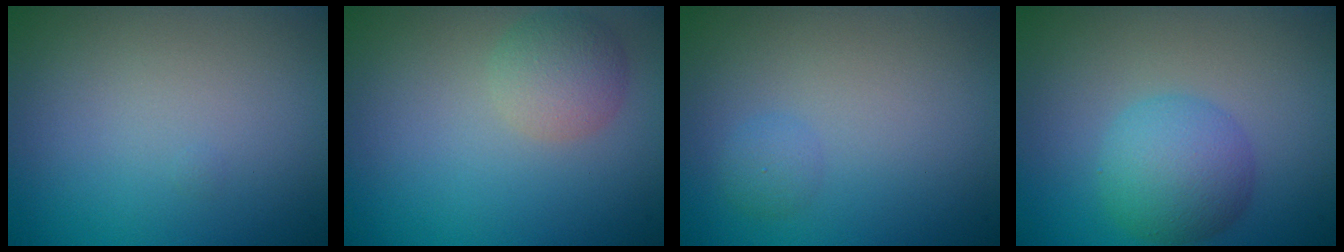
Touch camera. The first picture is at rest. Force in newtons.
{"total": 2.7, "press": 2.7, "slide": 0.1}
{"total": 0.8, "press": 0.8, "slide": 0.0}
{"total": 4.3, "press": 4.3, "slide": 0.0}